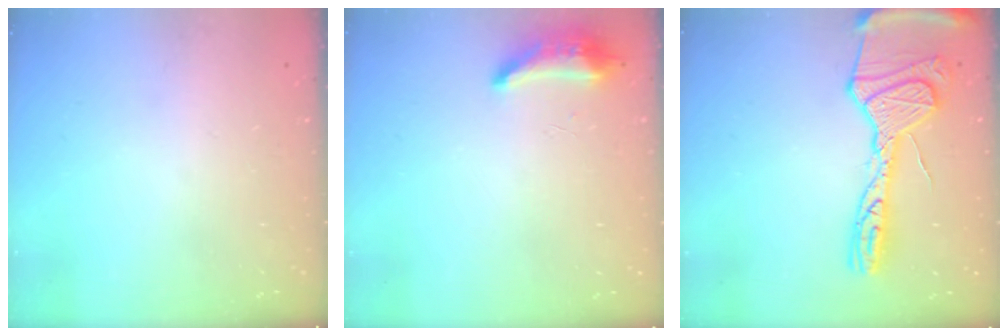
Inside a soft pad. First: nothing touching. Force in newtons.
{"total": 16.0, "press": 10.0, "slide": 12.4}
{"total": 20.3, "press": 20.2, "slide": 1.9}